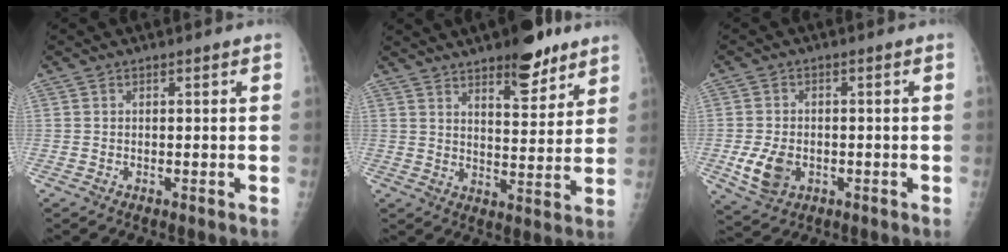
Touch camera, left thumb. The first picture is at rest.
{"total": 11.3, "force": [7.7, 4.0, 7.3], "torque": [-0.077, -0.047, 0.113]}
{"total": 7.0, "force": [-1.7, 5.1, 4.6], "torque": [-0.080, -0.001, -0.023]}